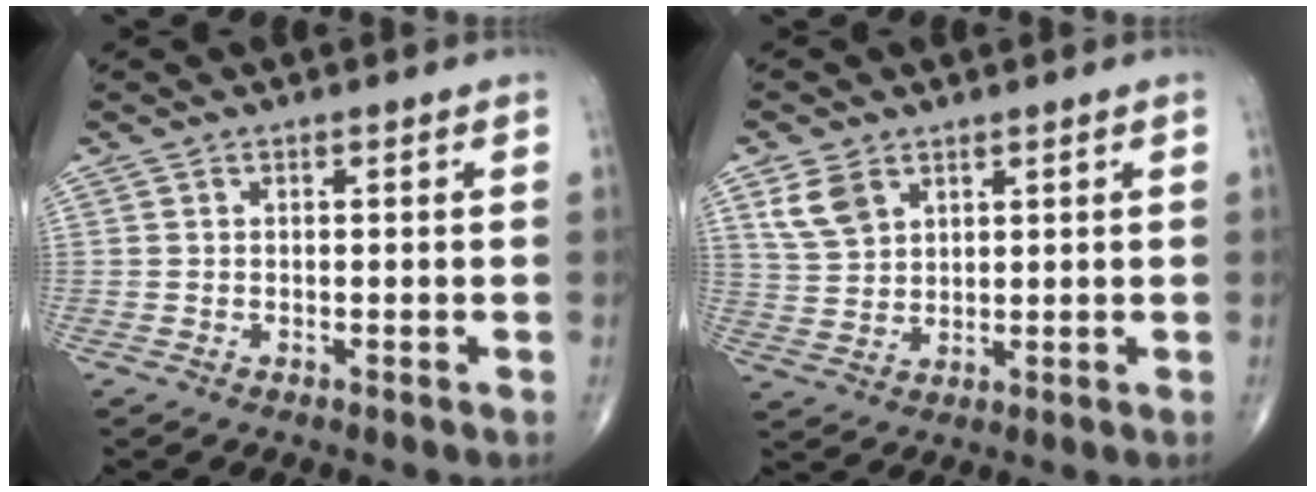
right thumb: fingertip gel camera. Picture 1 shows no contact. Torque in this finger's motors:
{"motor_torque": [-0.55, 0.65, 0.46, 0.31, 0.05]}